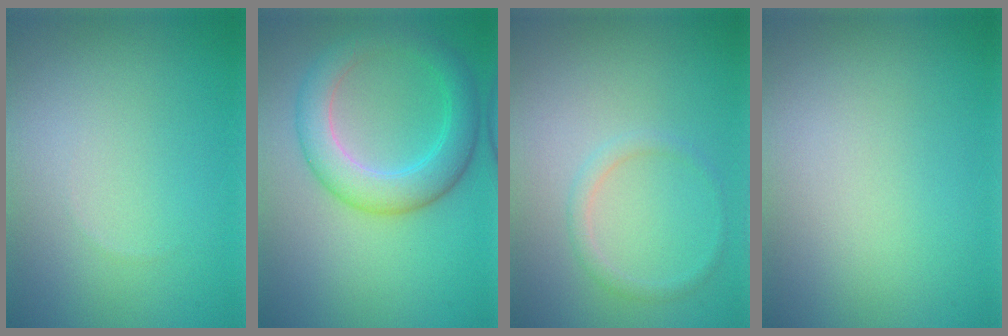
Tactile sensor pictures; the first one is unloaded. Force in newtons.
{"total": 5.1, "press": 5.1, "slide": 0.1}
{"total": 1.1, "press": 1.1, "slide": 0.1}
{"total": 0.0}